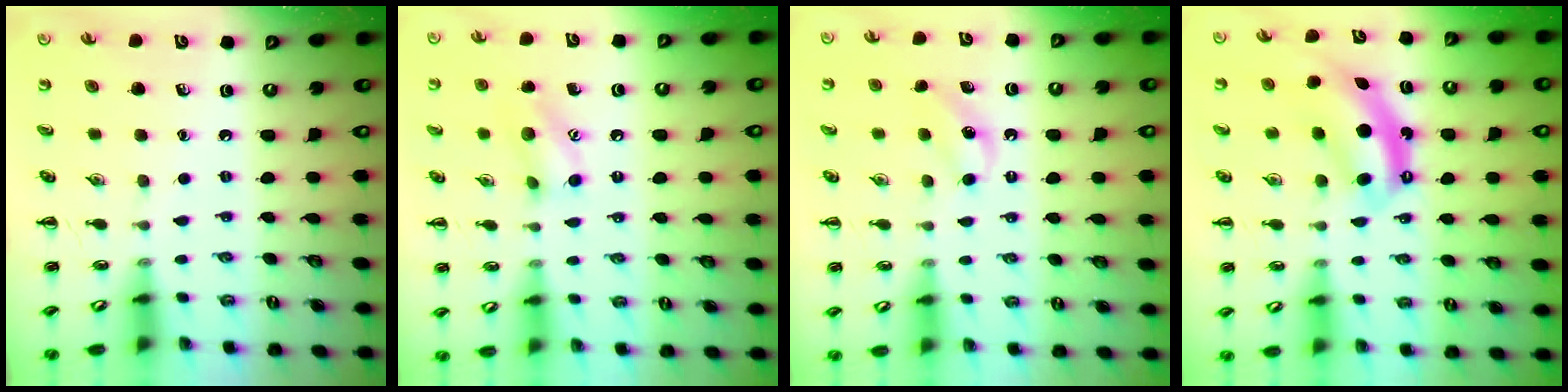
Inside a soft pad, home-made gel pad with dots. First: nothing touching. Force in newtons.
{"total": 9.6, "press": 9.6, "slide": 0.5}
{"total": 7.1, "press": 6.9, "slide": 1.6}
{"total": 6.6, "press": 6.6, "slide": 0.5}